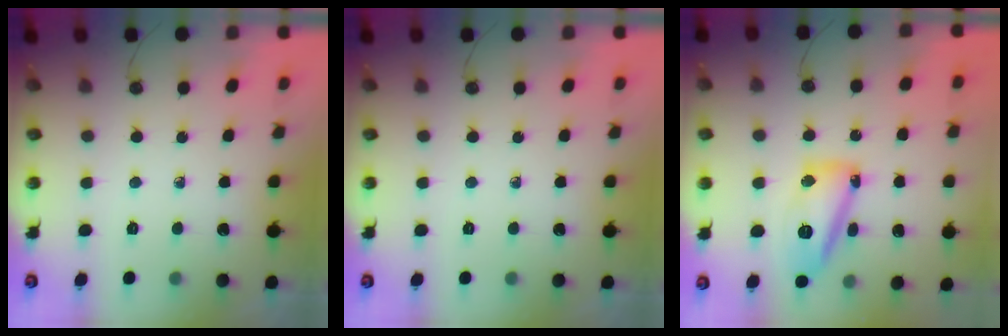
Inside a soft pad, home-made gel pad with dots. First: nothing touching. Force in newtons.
{"total": 0.0}
{"total": 13.8, "press": 13.8, "slide": 1.2}